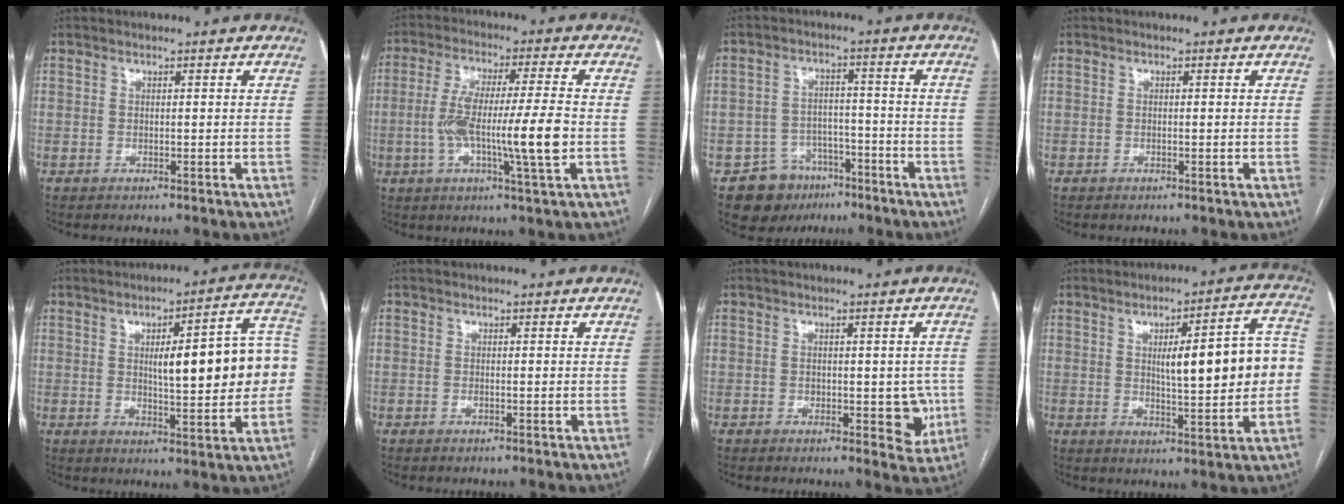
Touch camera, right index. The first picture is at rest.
{"total": 12.4, "force": [-1.9, 0.2, 12.3], "torque": [-0.225, 0.002, -0.037]}
{"total": 8.4, "force": [-5.3, 6.3, 1.5], "torque": [-0.024, 0.014, -0.076]}
{"total": 0.0}
{"total": 16.6, "force": [0.9, 3.8, 16.2], "torque": [-0.209, 0.035, 0.017]}
{"total": 0.5, "force": [0.0, 0.2, 0.5], "torque": [-0.007, 0.000, 0.001]}
{"total": 5.7, "force": [-0.9, 3.2, 4.6], "torque": [-0.034, 0.003, -0.004]}
{"total": 14.6, "force": [0.8, 3.0, 14.3], "torque": [-0.190, 0.033, 0.016]}